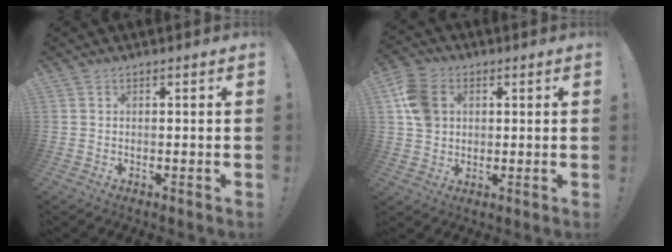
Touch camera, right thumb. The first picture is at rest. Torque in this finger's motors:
{"motor_torque": [0.82, 2.03, 0.83, 0.35, 0.03]}